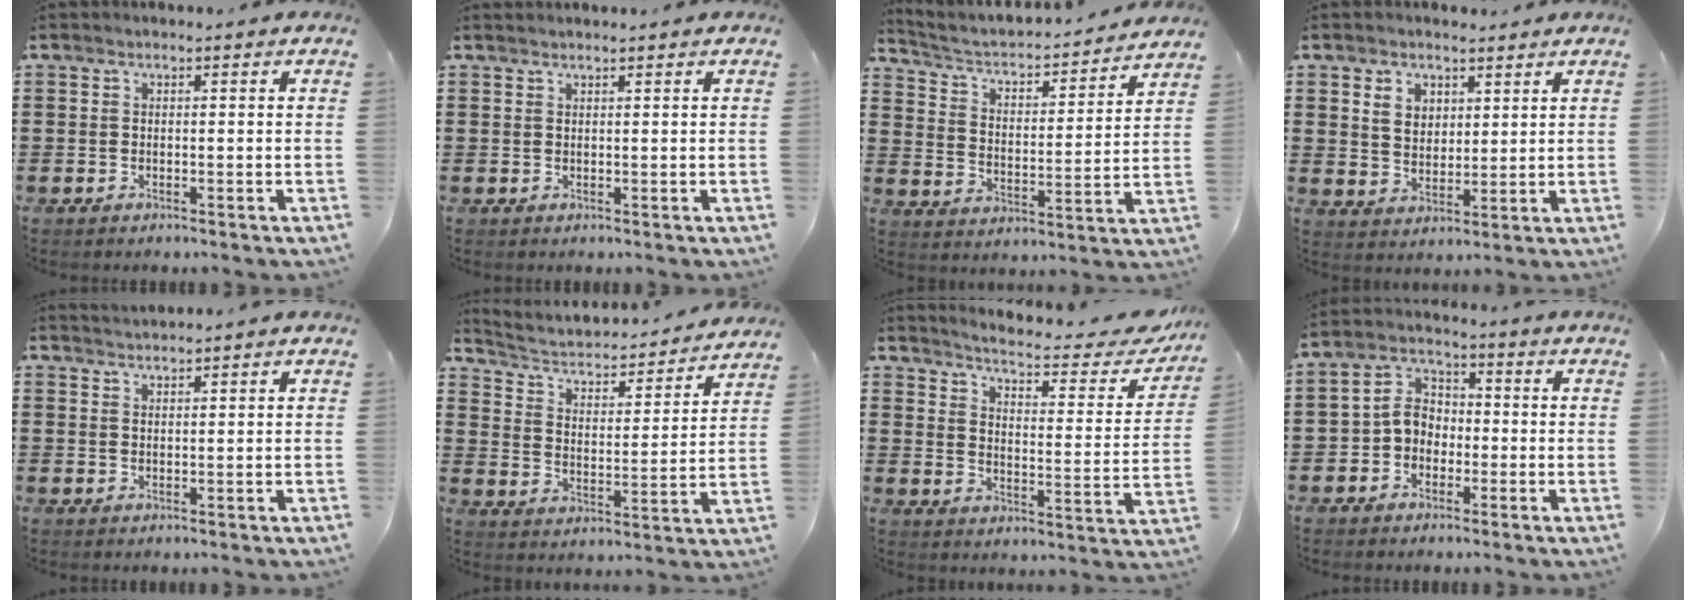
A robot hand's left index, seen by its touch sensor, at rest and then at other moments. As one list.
[{"total": 0.7, "force": [0.7, 0.0, 0.1], "torque": [-0.004, -0.002, 0.015]}, {"total": 3.1, "force": [2.8, 0.7, 1.2], "torque": [-0.042, -0.030, 0.036]}, {"total": 4.5, "force": [2.9, 3.2, 1.3], "torque": [-0.032, 0.010, 0.053]}, {"total": 1.3, "force": [1.3, -0.1, 0.1], "torque": [-0.003, 0.001, 0.027]}, {"total": 2.9, "force": [2.5, 1.1, 1.1], "torque": [-0.040, -0.027, 0.031]}, {"total": 3.9, "force": [3.5, 0.0, 1.8], "torque": [-0.054, -0.027, 0.050]}, {"total": 5.2, "force": [-1.1, 4.1, 2.9], "torque": [-0.068, 0.014, -0.026]}]